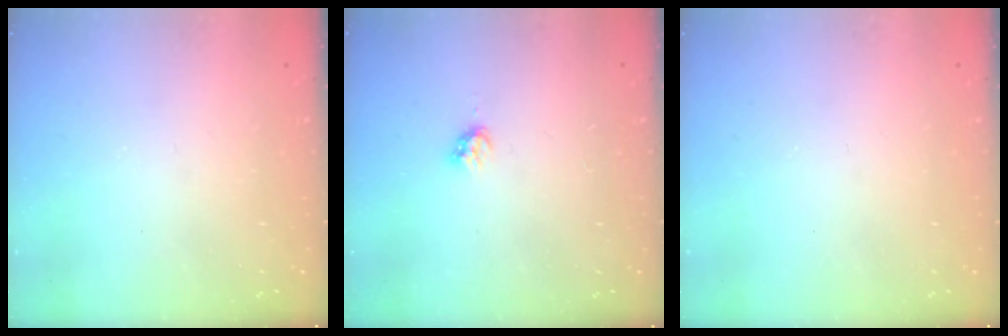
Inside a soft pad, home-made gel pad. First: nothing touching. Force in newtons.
{"total": 2.8, "press": 2.7, "slide": 0.3}
{"total": 0.0}